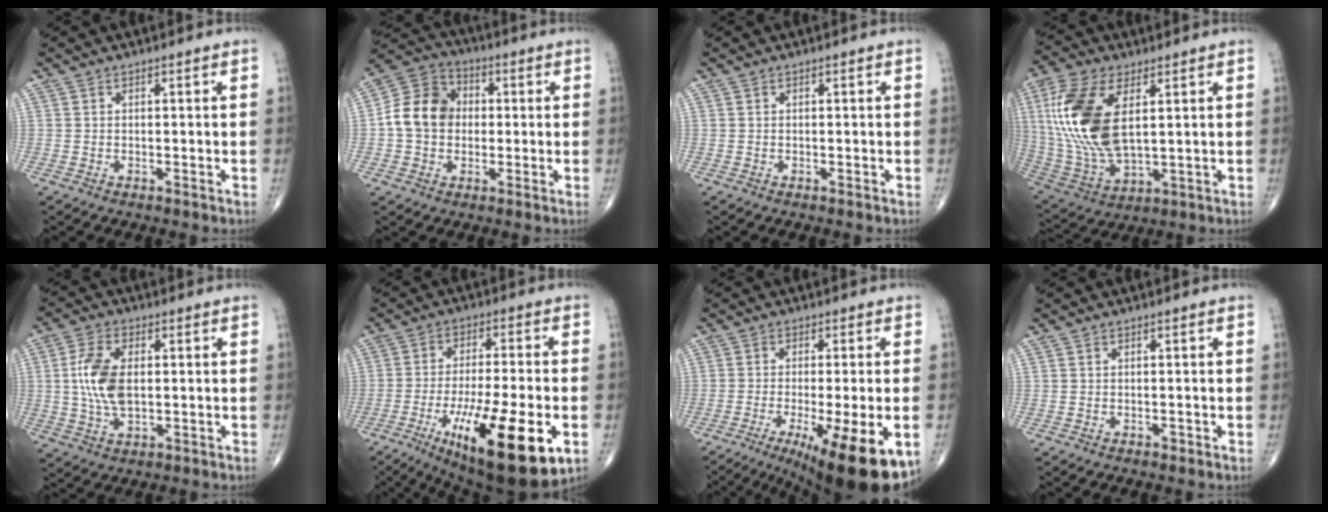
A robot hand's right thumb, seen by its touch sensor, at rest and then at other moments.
{"total": 11.1, "force": [0.1, 9.0, 6.4], "torque": [-0.101, 0.029, -0.009]}
{"total": 0.0}
{"total": 19.1, "force": [4.1, 9.4, 16.0], "torque": [-0.350, -0.015, 0.084]}
{"total": 9.5, "force": [0.6, 5.1, 8.0], "torque": [-0.167, 0.001, 0.015]}
{"total": 22.2, "force": [-8.1, 6.1, 19.8], "torque": [-0.308, -0.009, -0.115]}
{"total": 17.9, "force": [-8.0, 3.9, 15.6], "torque": [-0.191, -0.018, -0.112]}
{"total": 1.1, "force": [-0.6, 0.6, 0.7], "torque": [-0.007, 0.000, -0.009]}